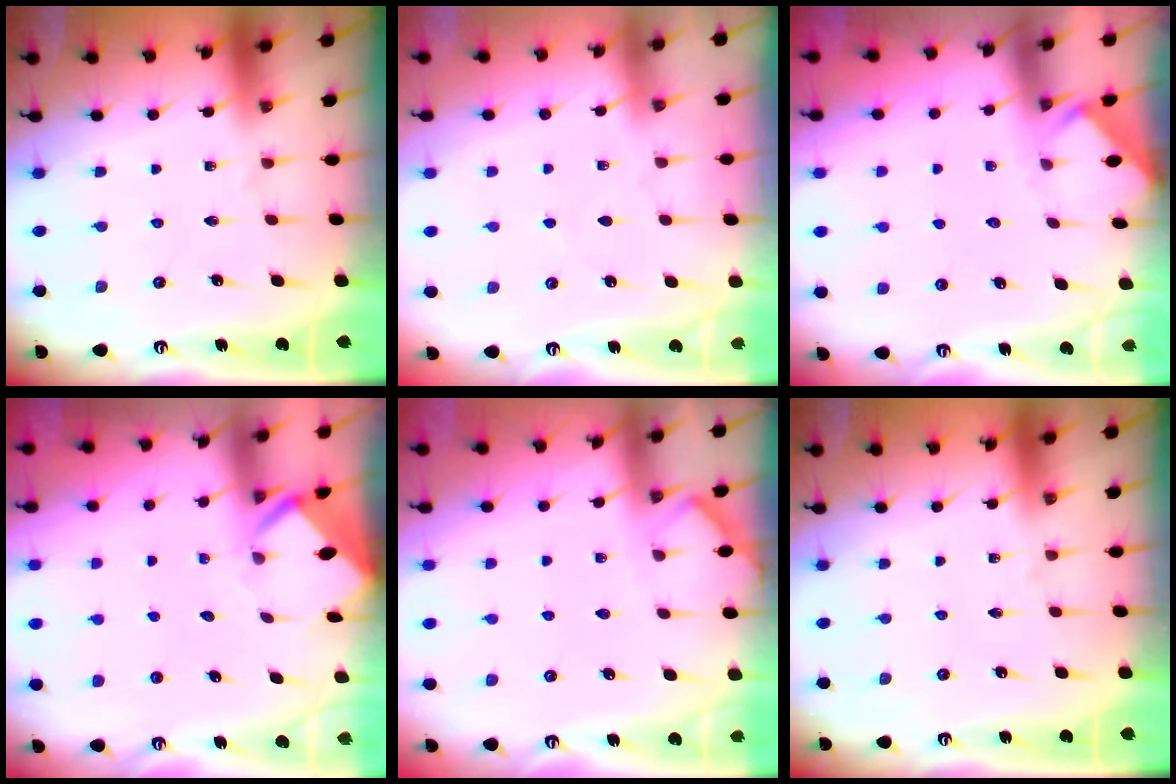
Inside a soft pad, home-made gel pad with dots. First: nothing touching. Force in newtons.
{"total": 2.7, "press": 2.7, "slide": 0.4}
{"total": 4.4, "press": 4.4, "slide": 0.4}
{"total": 3.0, "press": 3.0, "slide": 0.1}
{"total": 4.1, "press": 4.1, "slide": 0.5}
{"total": 0.0}